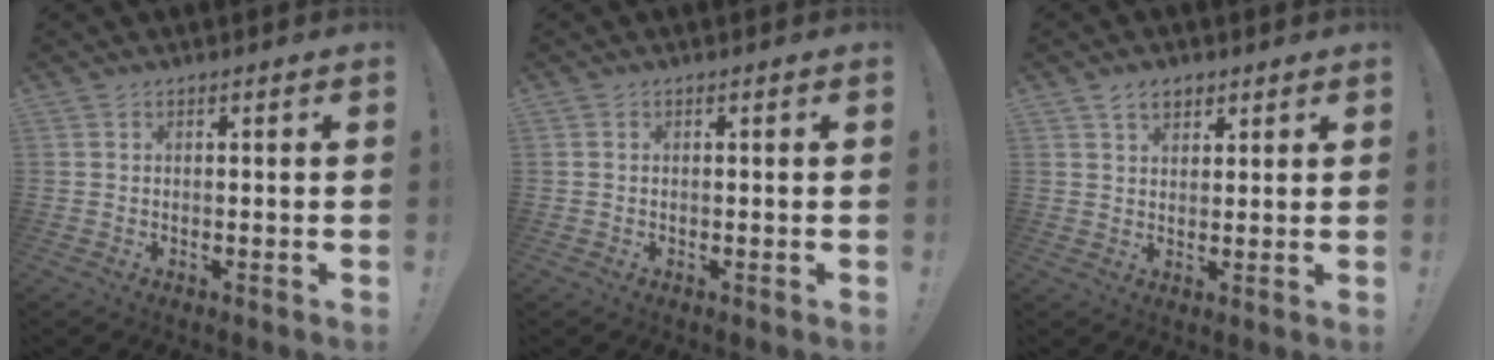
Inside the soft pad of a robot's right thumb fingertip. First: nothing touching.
{"total": 0.0}
{"total": 4.8, "force": [2.9, 3.0, 2.3], "torque": [-0.032, -0.009, 0.052]}